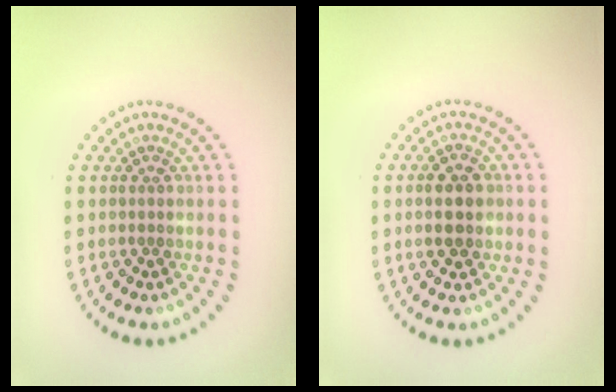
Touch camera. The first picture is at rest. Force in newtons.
{"total": 2.5, "press": 2.5, "slide": 0.2}